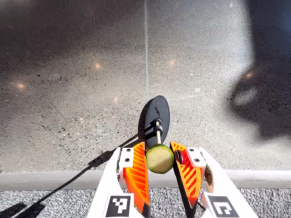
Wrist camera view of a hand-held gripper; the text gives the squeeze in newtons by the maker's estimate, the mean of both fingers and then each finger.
{"total": 8.2, "left": 7.9, "right": 8.6}